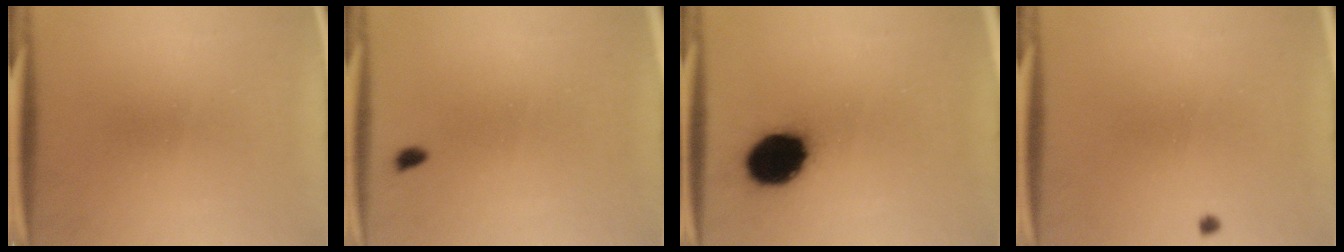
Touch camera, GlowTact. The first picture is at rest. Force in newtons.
{"total": 0.7}
{"total": 14.2}
{"total": 0.5}